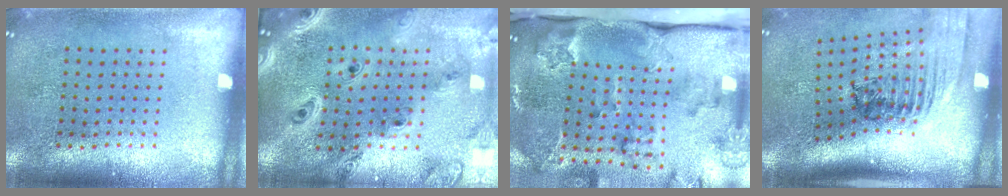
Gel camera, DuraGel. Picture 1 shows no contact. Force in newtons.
{"total": 2.7, "press": 2.4, "slide": 1.3}
{"total": 3.5, "press": 2.6, "slide": 2.4}
{"total": 2.6, "press": 1.7, "slide": 1.9}